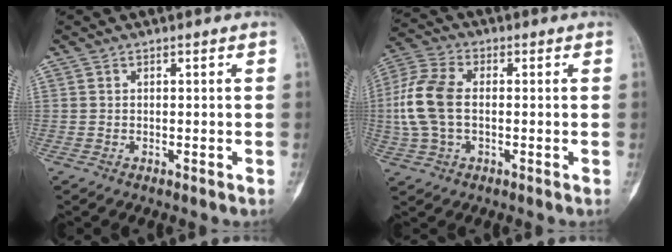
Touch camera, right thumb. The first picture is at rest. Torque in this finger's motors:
{"motor_torque": [0.80, 0.80, 0.13, -0.07, 0.21]}